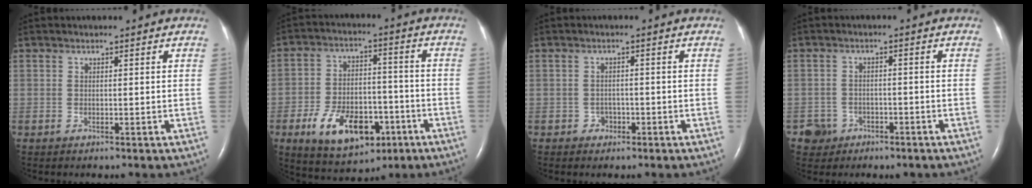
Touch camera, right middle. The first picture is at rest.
{"total": 13.0, "force": [-5.9, 7.2, 9.1], "torque": [-0.161, 0.006, -0.089]}
{"total": 1.6, "force": [-0.8, 1.3, 0.3], "torque": [-0.001, 0.006, -0.015]}
{"total": 3.7, "force": [-2.0, 3.1, -0.2], "torque": [0.005, 0.014, -0.030]}